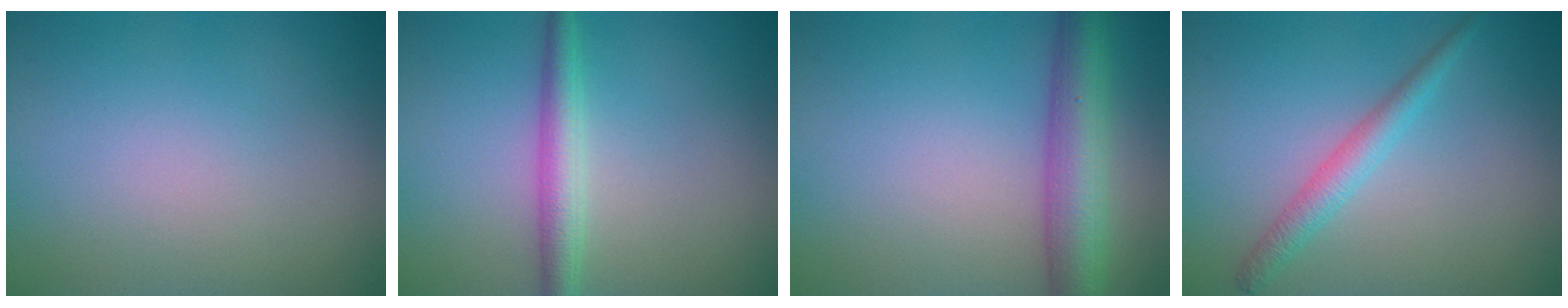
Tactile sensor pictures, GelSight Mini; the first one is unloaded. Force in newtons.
{"total": 2.7, "press": 2.7, "slide": 0.0}
{"total": 5.5, "press": 5.5, "slide": 0.2}
{"total": 2.2, "press": 2.2, "slide": 0.0}